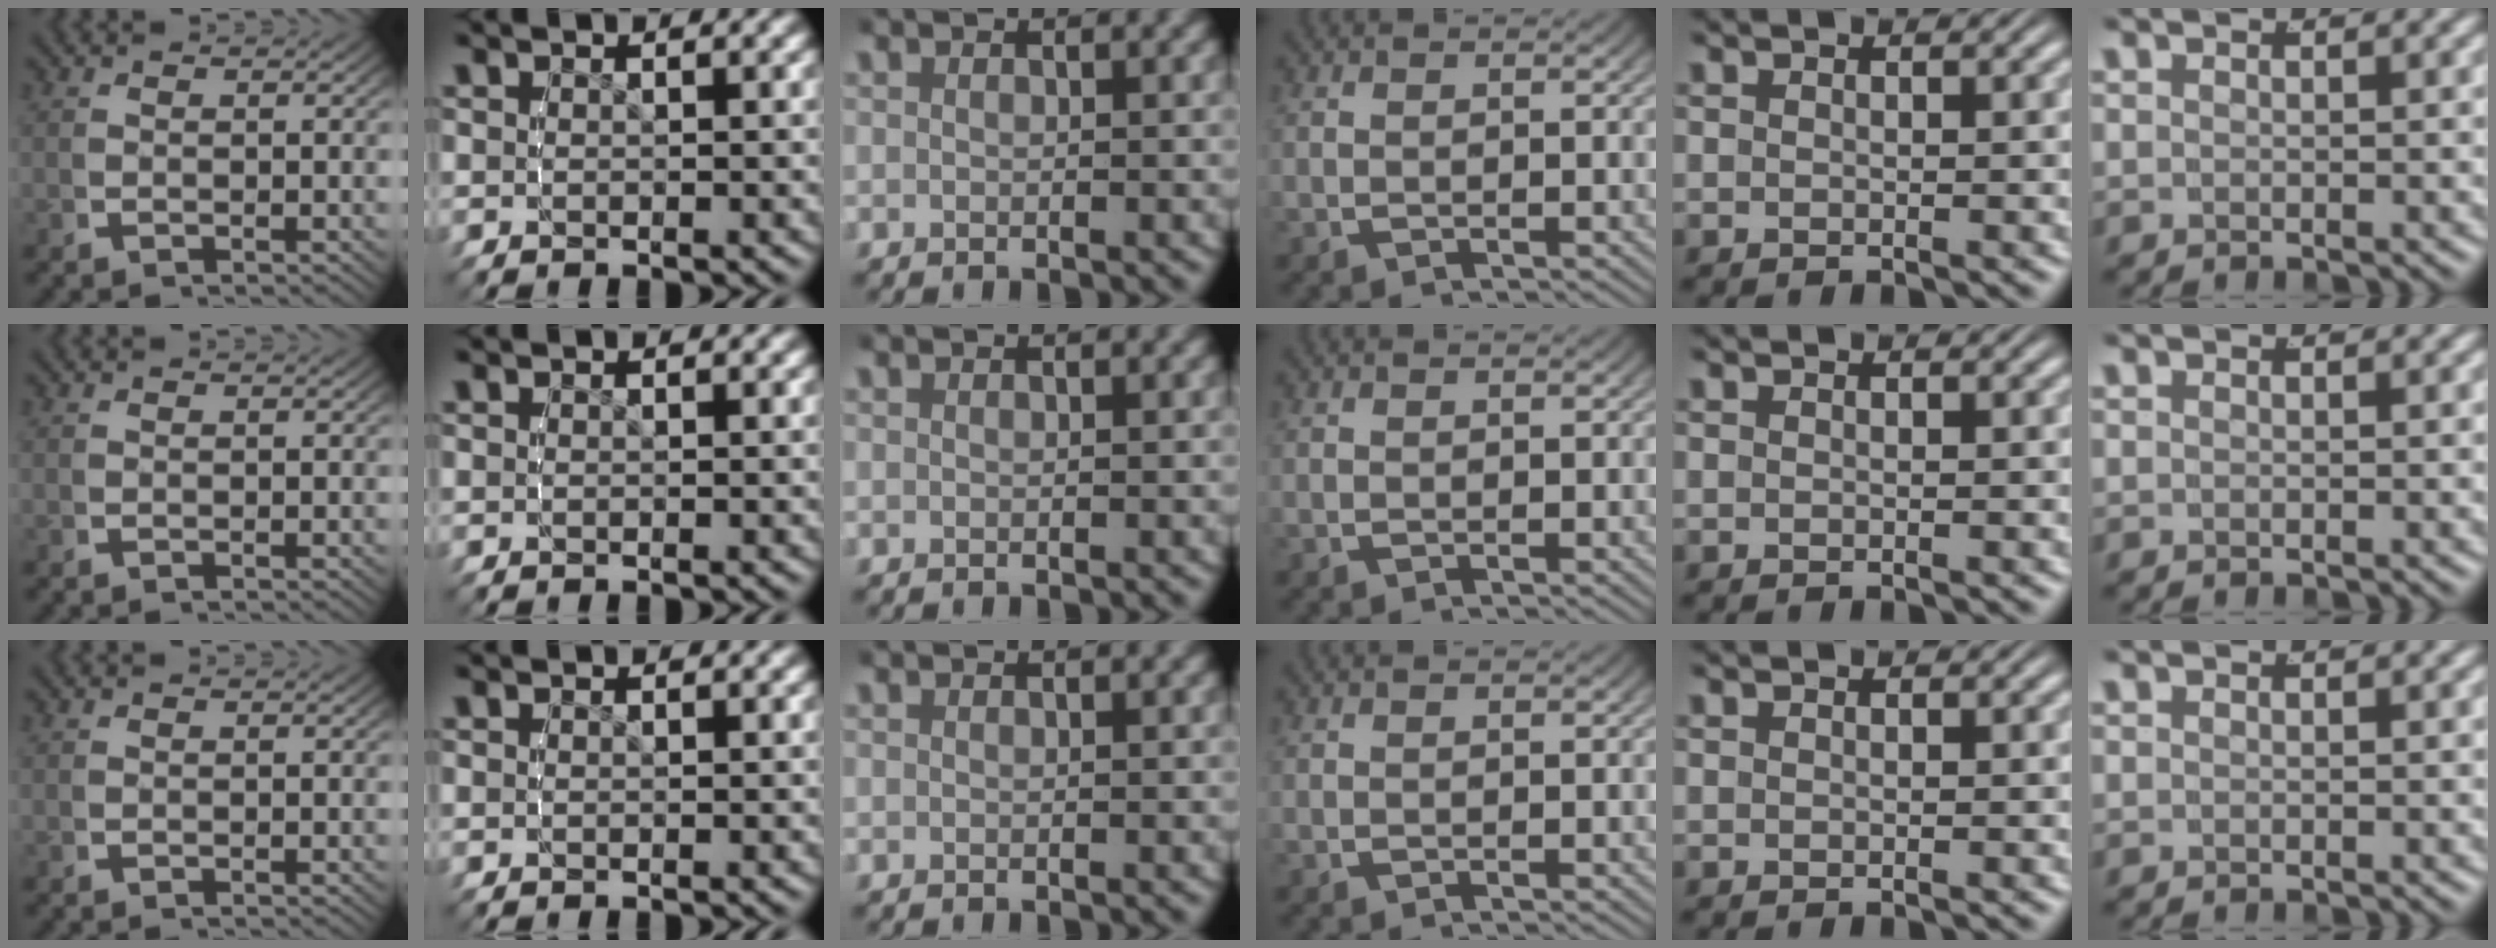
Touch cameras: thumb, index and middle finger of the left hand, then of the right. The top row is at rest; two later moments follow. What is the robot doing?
{"motion": "lift_and_place", "object": "tape"}